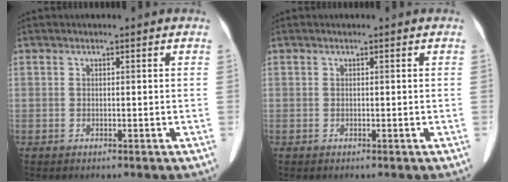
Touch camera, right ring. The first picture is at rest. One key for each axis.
{"total": 0.0}